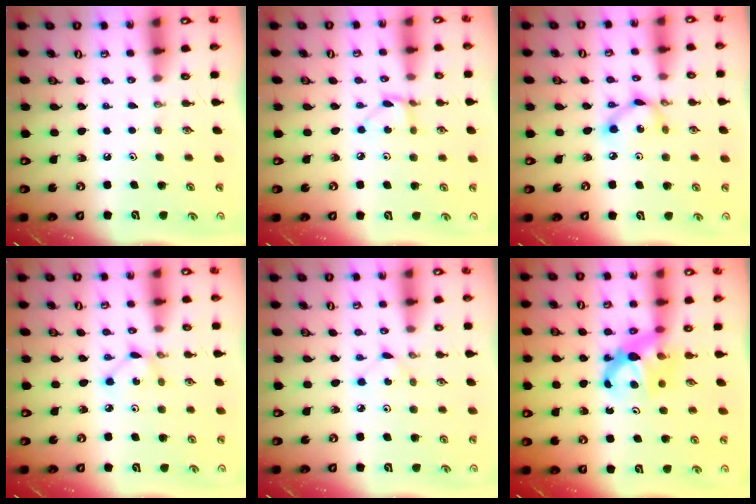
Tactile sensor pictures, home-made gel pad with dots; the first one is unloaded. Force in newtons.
{"total": 3.4, "press": 3.4, "slide": 0.3}
{"total": 7.3, "press": 7.3, "slide": 0.4}
{"total": 2.1, "press": 2.1, "slide": 0.1}
{"total": 3.0, "press": 3.0, "slide": 0.3}
{"total": 7.2, "press": 7.2, "slide": 0.3}